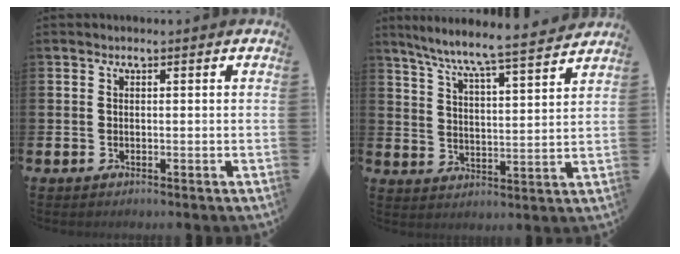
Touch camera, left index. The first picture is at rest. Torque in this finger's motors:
{"motor_torque": [1.02, -1.12, 0.33, 0.21]}